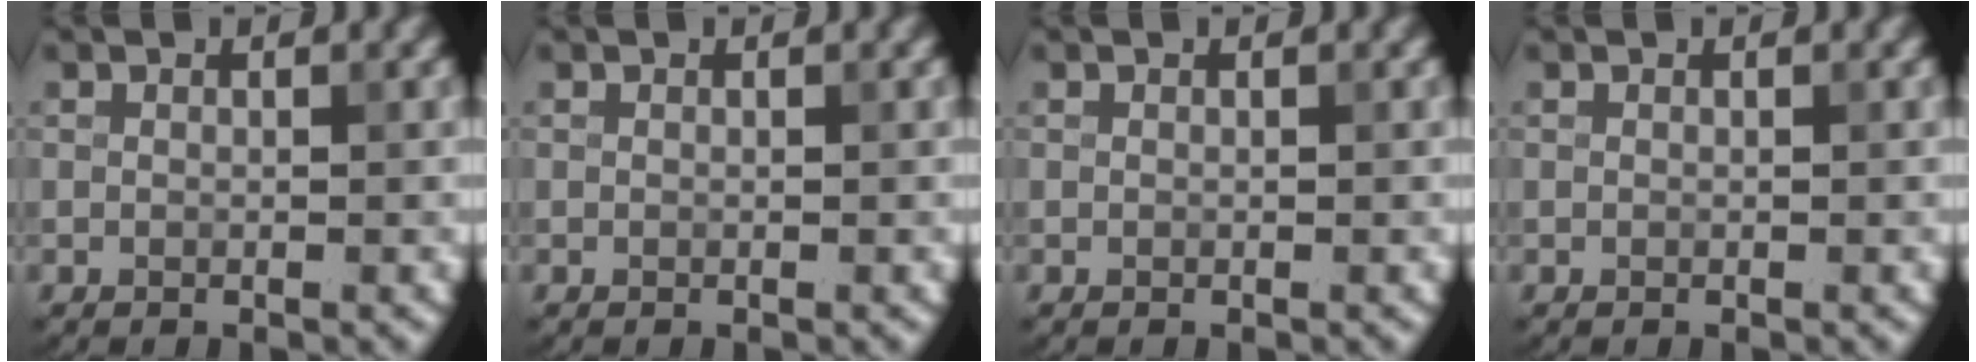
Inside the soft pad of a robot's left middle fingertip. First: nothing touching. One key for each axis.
{"total": 0.0}
{"total": 0.0}
{"total": 0.0}